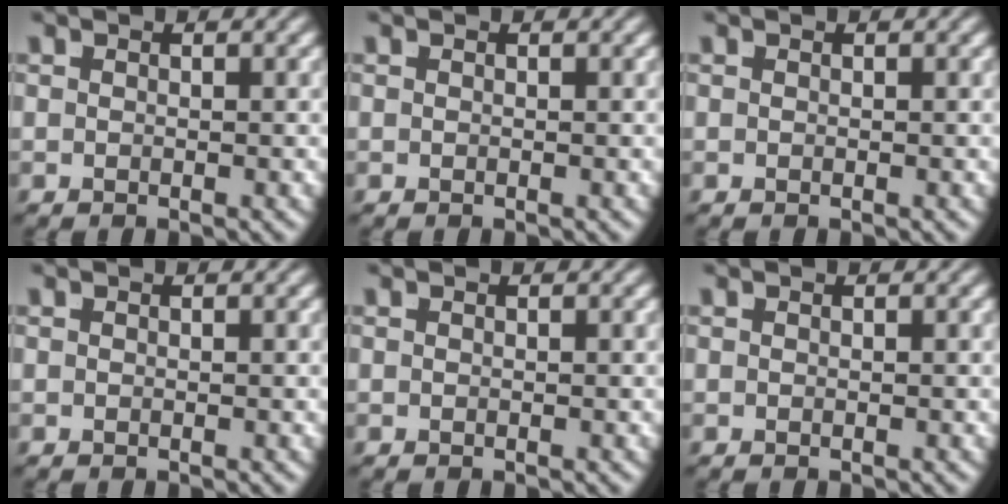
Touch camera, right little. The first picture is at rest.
{"total": 0.0}
{"total": 0.0}
{"total": 0.0}
{"total": 0.0}
{"total": 0.0}